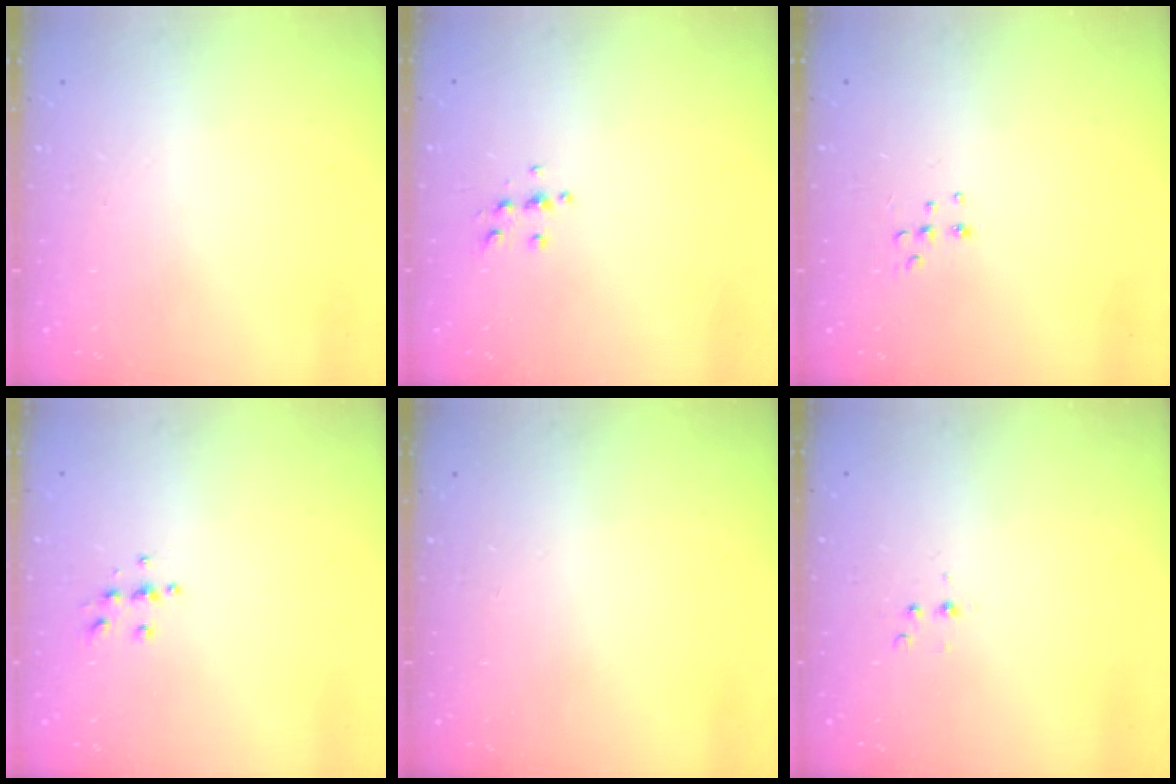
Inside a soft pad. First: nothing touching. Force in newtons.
{"total": 5.4, "press": 5.4, "slide": 0.5}
{"total": 5.5, "press": 5.4, "slide": 1.0}
{"total": 4.9, "press": 4.9, "slide": 0.5}
{"total": 0.0}
{"total": 3.1, "press": 2.7, "slide": 1.6}